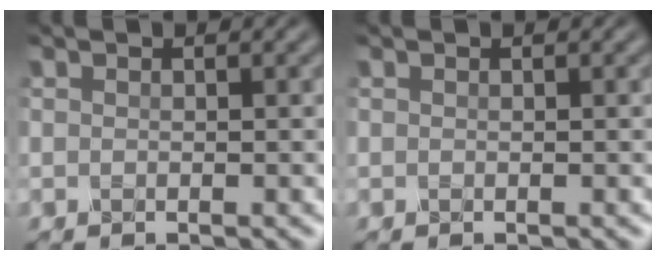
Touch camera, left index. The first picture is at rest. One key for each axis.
{"total": 0.0}